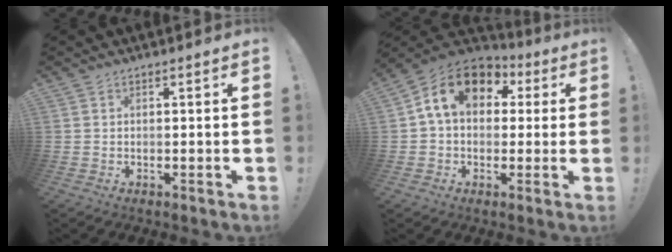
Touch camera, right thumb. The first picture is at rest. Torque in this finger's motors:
{"motor_torque": [1.51, 2.71, 0.84, -0.05, 0.06]}